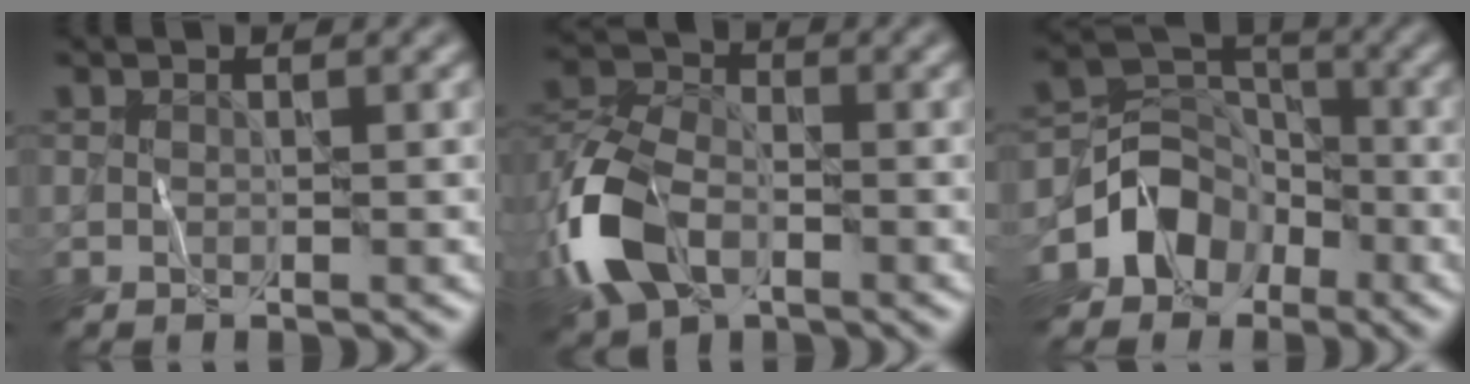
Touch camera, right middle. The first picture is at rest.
{"total": 9.0, "force": [-4.1, 5.3, 6.0], "torque": [-0.141, -0.001, -0.093]}
{"total": 6.7, "force": [-3.5, 5.1, 2.5], "torque": [-0.033, -0.001, -0.071]}